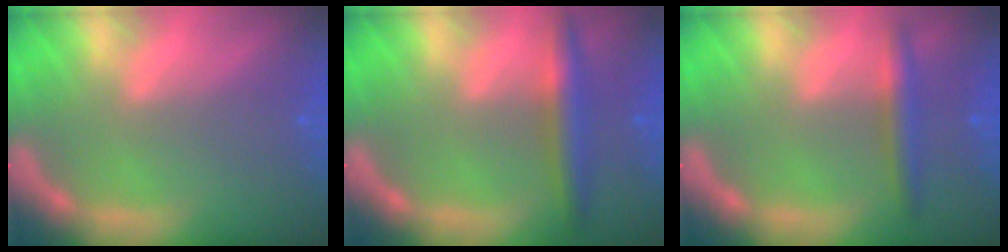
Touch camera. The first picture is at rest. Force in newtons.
{"total": 4.0}
{"total": 3.0}